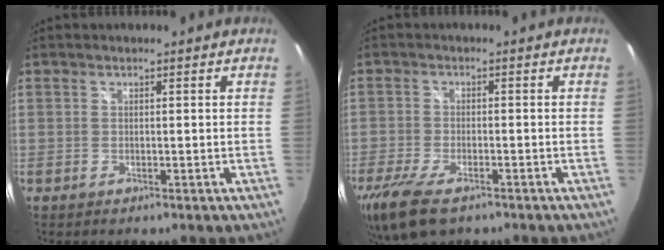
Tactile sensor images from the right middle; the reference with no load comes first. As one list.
[{"total": 10.1, "force": [-6.7, 3.9, 6.4], "torque": [-0.158, -0.032, -0.123]}]